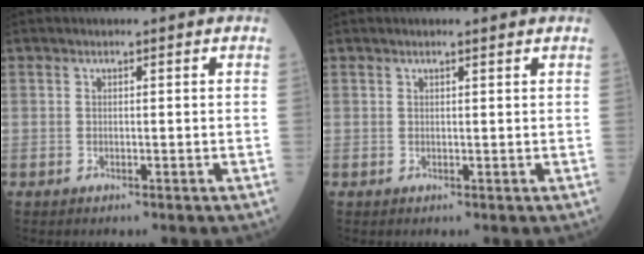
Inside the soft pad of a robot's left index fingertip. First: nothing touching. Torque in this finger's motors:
{"motor_torque": [0.22, -0.10, -0.04, 0.00]}